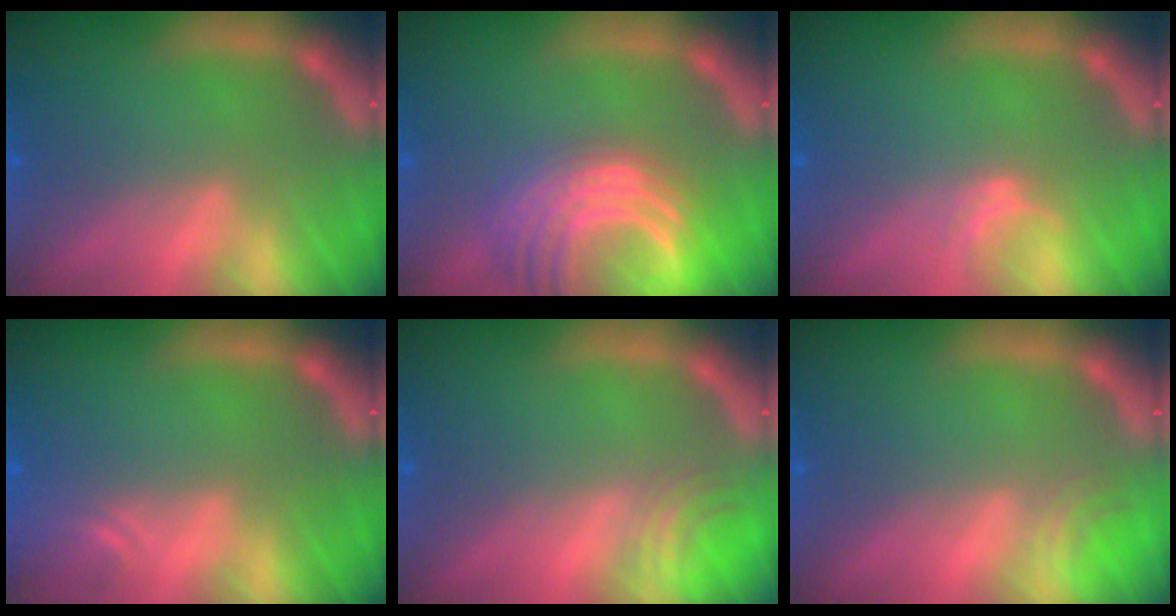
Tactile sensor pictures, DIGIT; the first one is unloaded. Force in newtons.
{"total": 10.0}
{"total": 1.0}
{"total": 1.9}
{"total": 2.5}
{"total": 1.5}